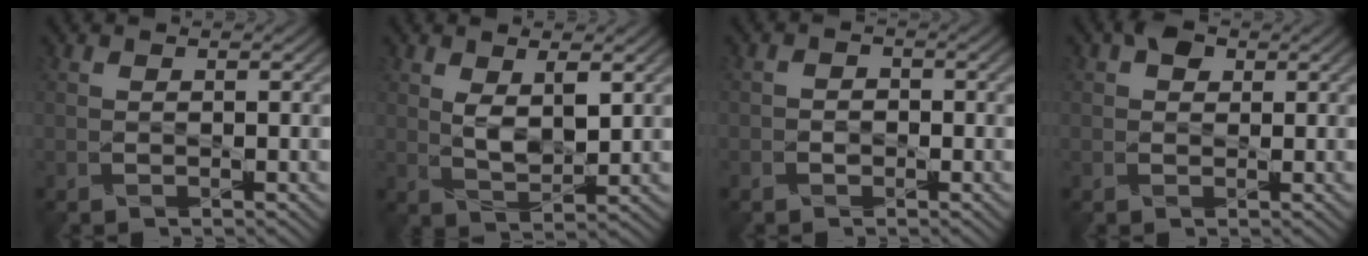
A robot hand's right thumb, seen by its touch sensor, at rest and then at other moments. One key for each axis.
{"total": 4.4, "fx": 1.5, "fy": 2.1, "fz": 3.5, "tx": -0.078, "ty": -0.007, "tz": 0.034}
{"total": 1.4, "fx": -0.6, "fy": 1.2, "fz": 0.4, "tx": 0.002, "ty": 0.001, "tz": -0.014}
{"total": 2.1, "fx": 0.9, "fy": 1.6, "fz": 1.1, "tx": -0.018, "ty": 0.003, "tz": 0.010}